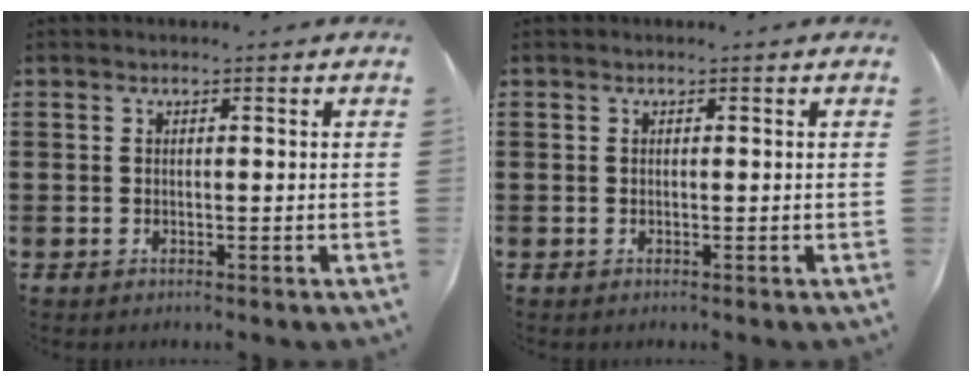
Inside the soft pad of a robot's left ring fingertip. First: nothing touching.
{"total": 0.0}